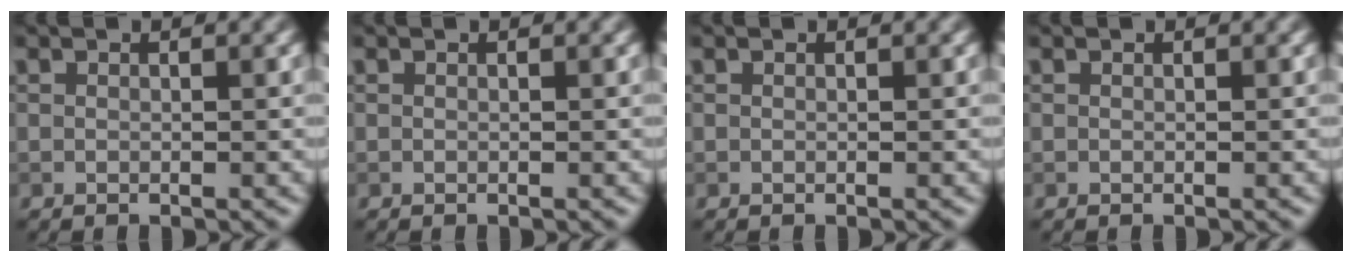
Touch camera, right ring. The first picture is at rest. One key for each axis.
{"total": 0.0}
{"total": 0.0}
{"total": 0.0}